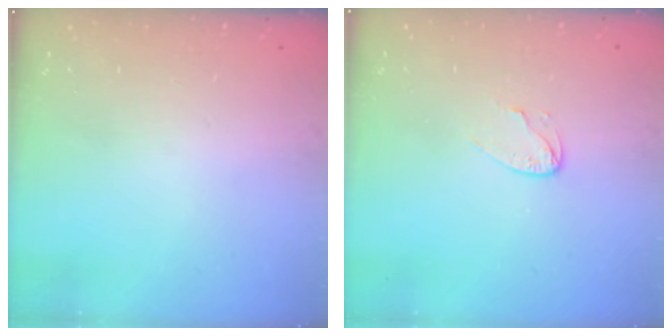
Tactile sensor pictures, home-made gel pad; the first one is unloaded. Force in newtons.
{"total": 4.5, "press": 4.5, "slide": 0.3}